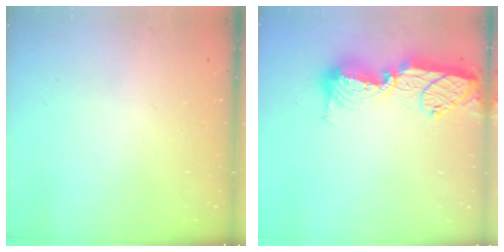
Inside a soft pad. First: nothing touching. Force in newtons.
{"total": 14.9, "press": 14.9, "slide": 0.9}